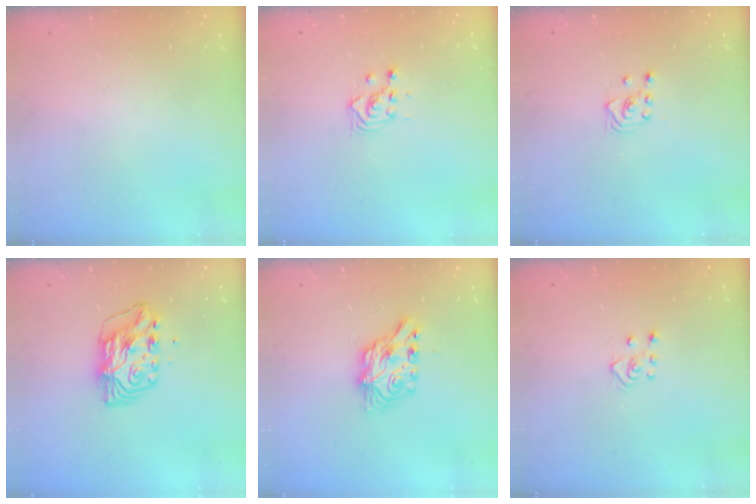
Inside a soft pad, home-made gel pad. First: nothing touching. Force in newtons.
{"total": 2.8, "press": 2.8, "slide": 0.1}
{"total": 3.0, "press": 2.6, "slide": 1.5}
{"total": 7.0, "press": 7.0, "slide": 0.6}
{"total": 7.1, "press": 7.1, "slide": 0.3}
{"total": 4.3, "press": 4.2, "slide": 0.5}